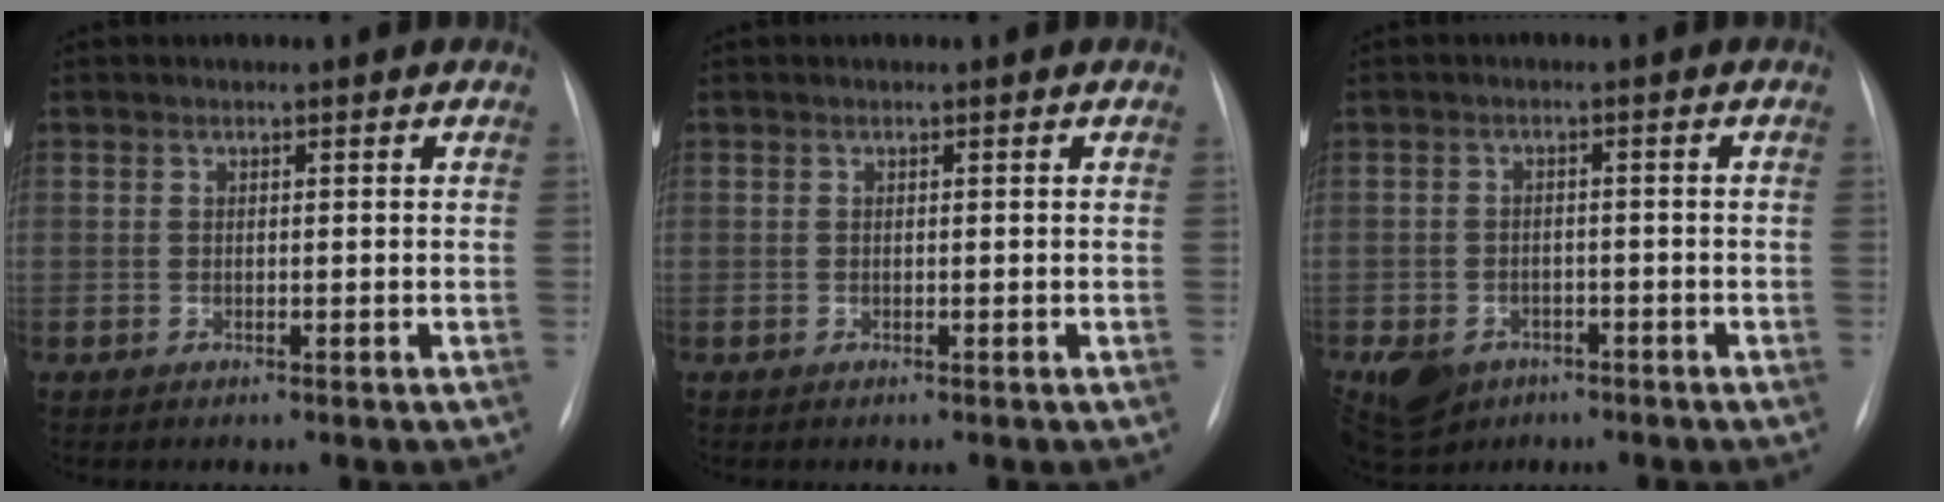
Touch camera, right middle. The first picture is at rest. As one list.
[{"total": 0.0}, {"total": 8.3, "force": [-4.9, 6.1, 2.9], "torque": [-0.062, 0.003, -0.071]}]